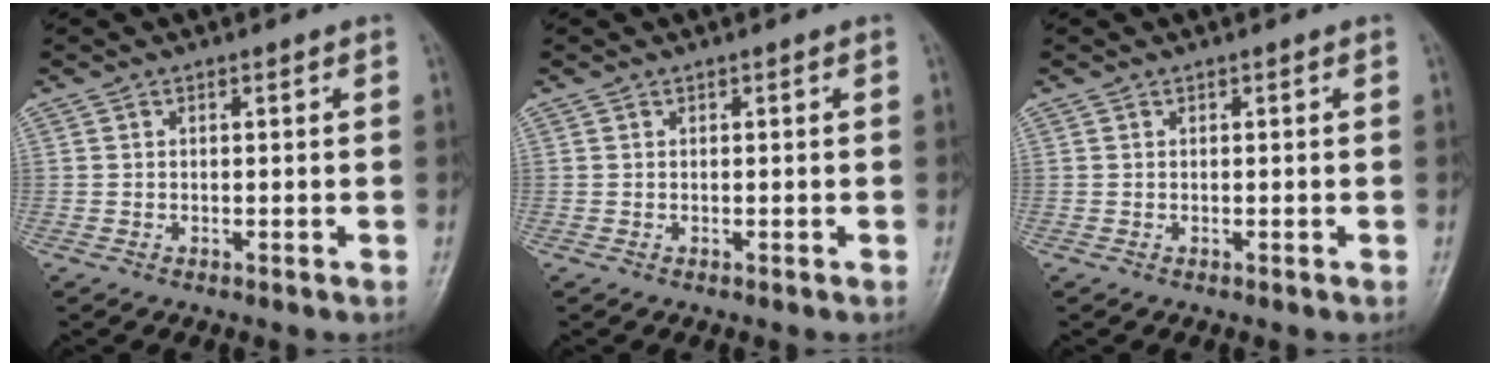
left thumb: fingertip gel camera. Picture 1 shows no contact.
{"total": 0.0}
{"total": 0.0}